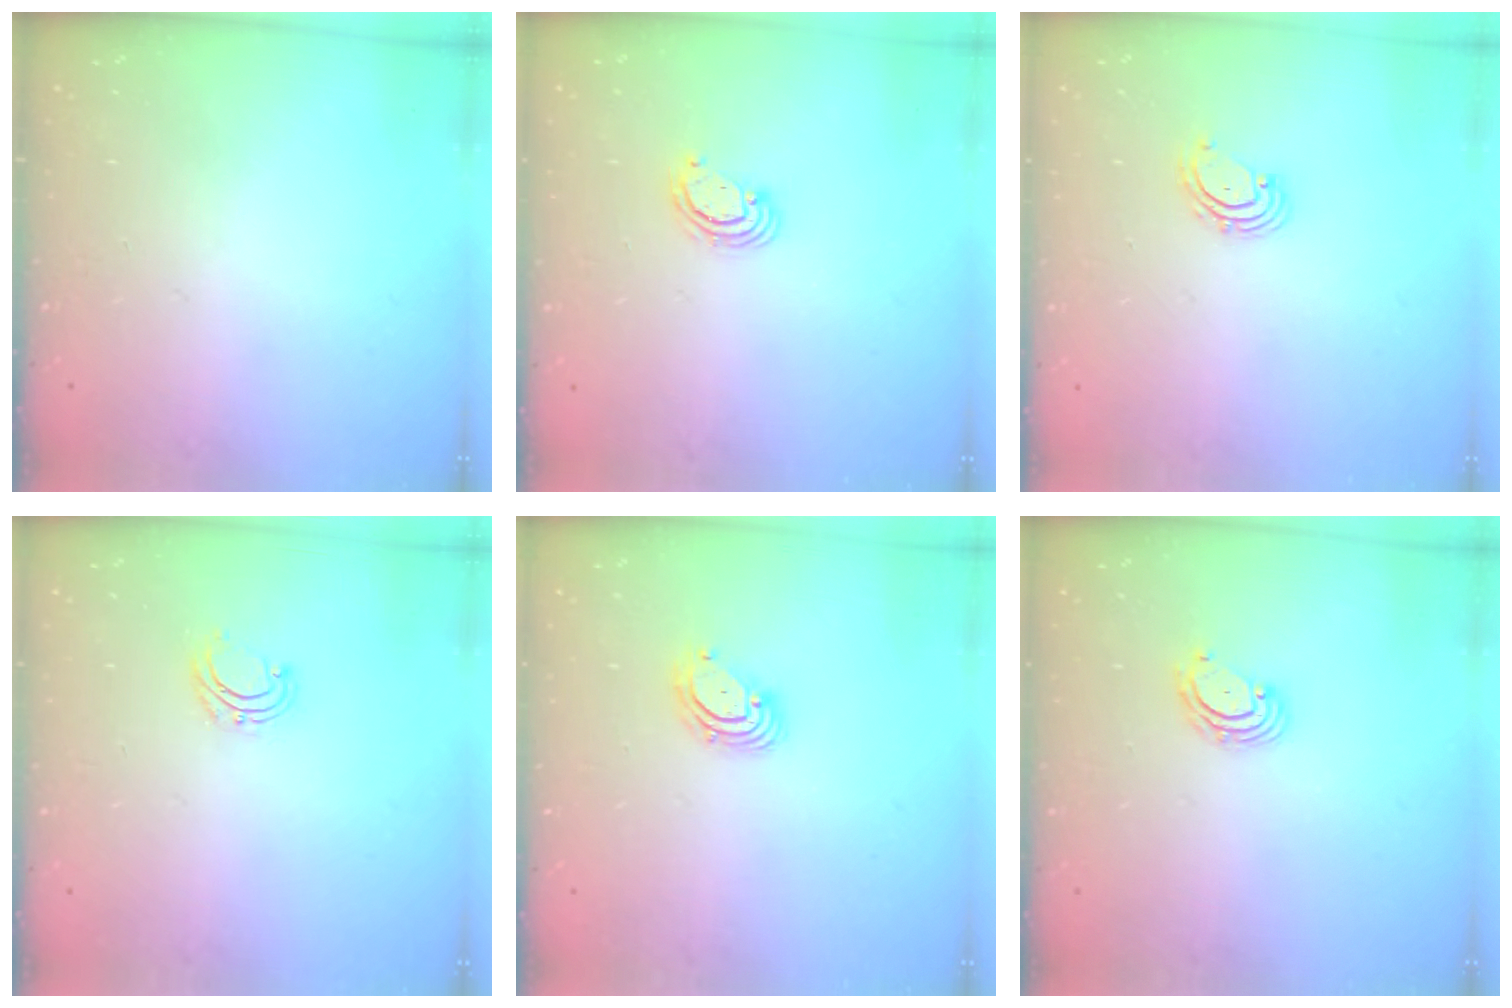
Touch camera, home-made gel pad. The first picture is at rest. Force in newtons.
{"total": 2.5, "press": 2.5, "slide": 0.2}
{"total": 2.5, "press": 2.4, "slide": 0.4}
{"total": 4.6, "press": 4.5, "slide": 0.5}
{"total": 3.7, "press": 3.7, "slide": 0.1}
{"total": 2.8, "press": 2.8, "slide": 0.3}